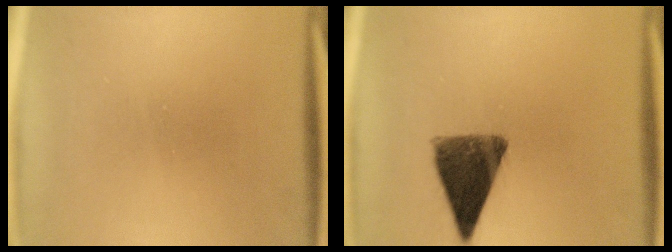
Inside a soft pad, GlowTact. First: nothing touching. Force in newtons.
{"total": 10.3}